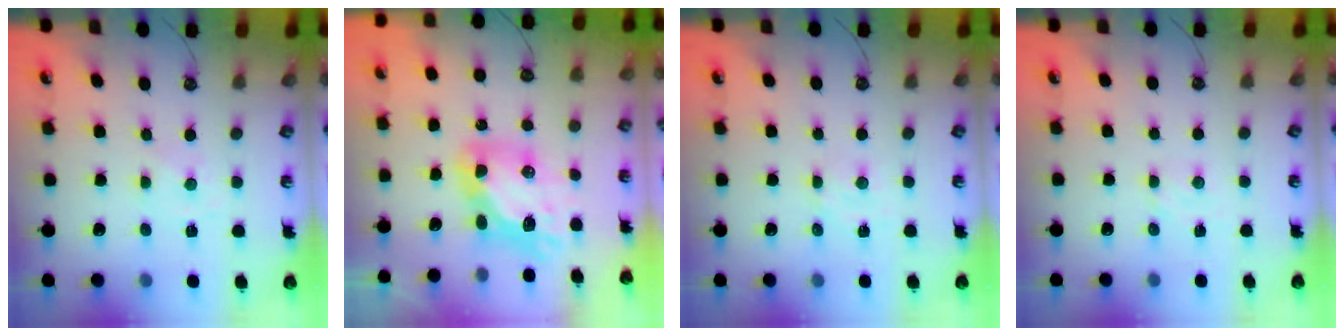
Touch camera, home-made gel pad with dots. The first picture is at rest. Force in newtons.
{"total": 13.9, "press": 13.8, "slide": 1.5}
{"total": 2.6, "press": 2.6, "slide": 0.6}
{"total": 2.9, "press": 2.9, "slide": 0.3}